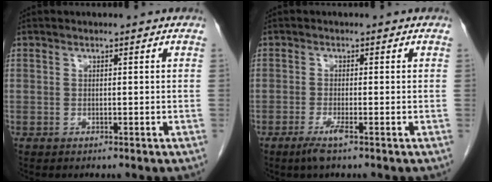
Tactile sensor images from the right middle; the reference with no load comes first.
{"total": 2.3, "force": [-1.4, -0.2, 1.8], "torque": [-0.041, -0.007, -0.031]}